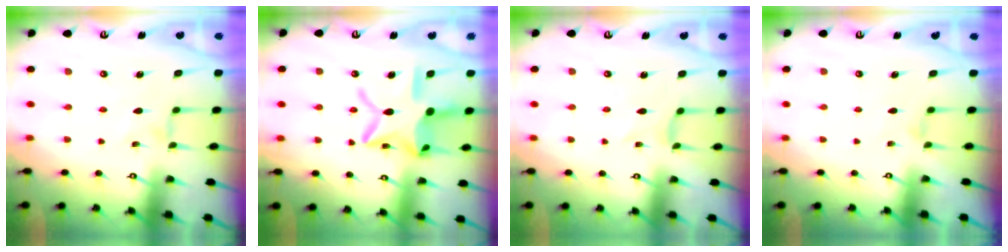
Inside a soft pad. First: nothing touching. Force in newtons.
{"total": 17.8, "press": 17.7, "slide": 1.4}
{"total": 0.0}
{"total": 1.4, "press": 1.3, "slide": 0.4}